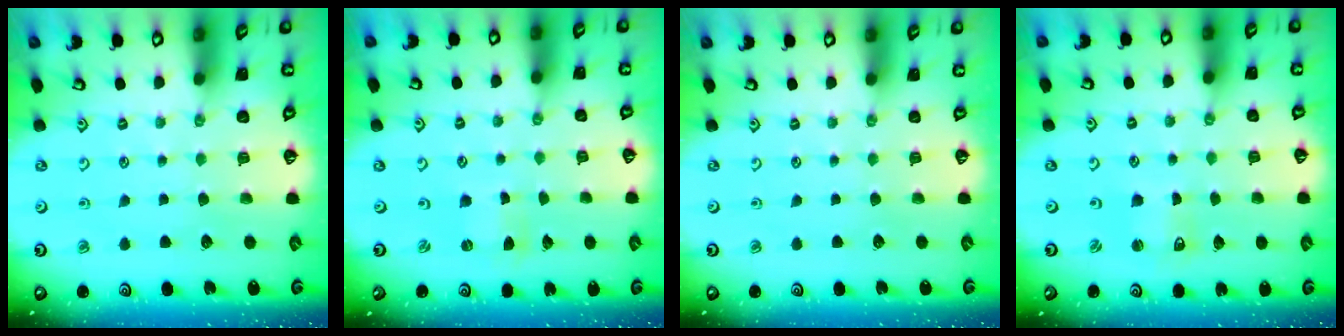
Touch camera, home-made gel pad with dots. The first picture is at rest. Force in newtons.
{"total": 0.0}
{"total": 0.0}
{"total": 1.5, "press": 1.5, "slide": 0.3}